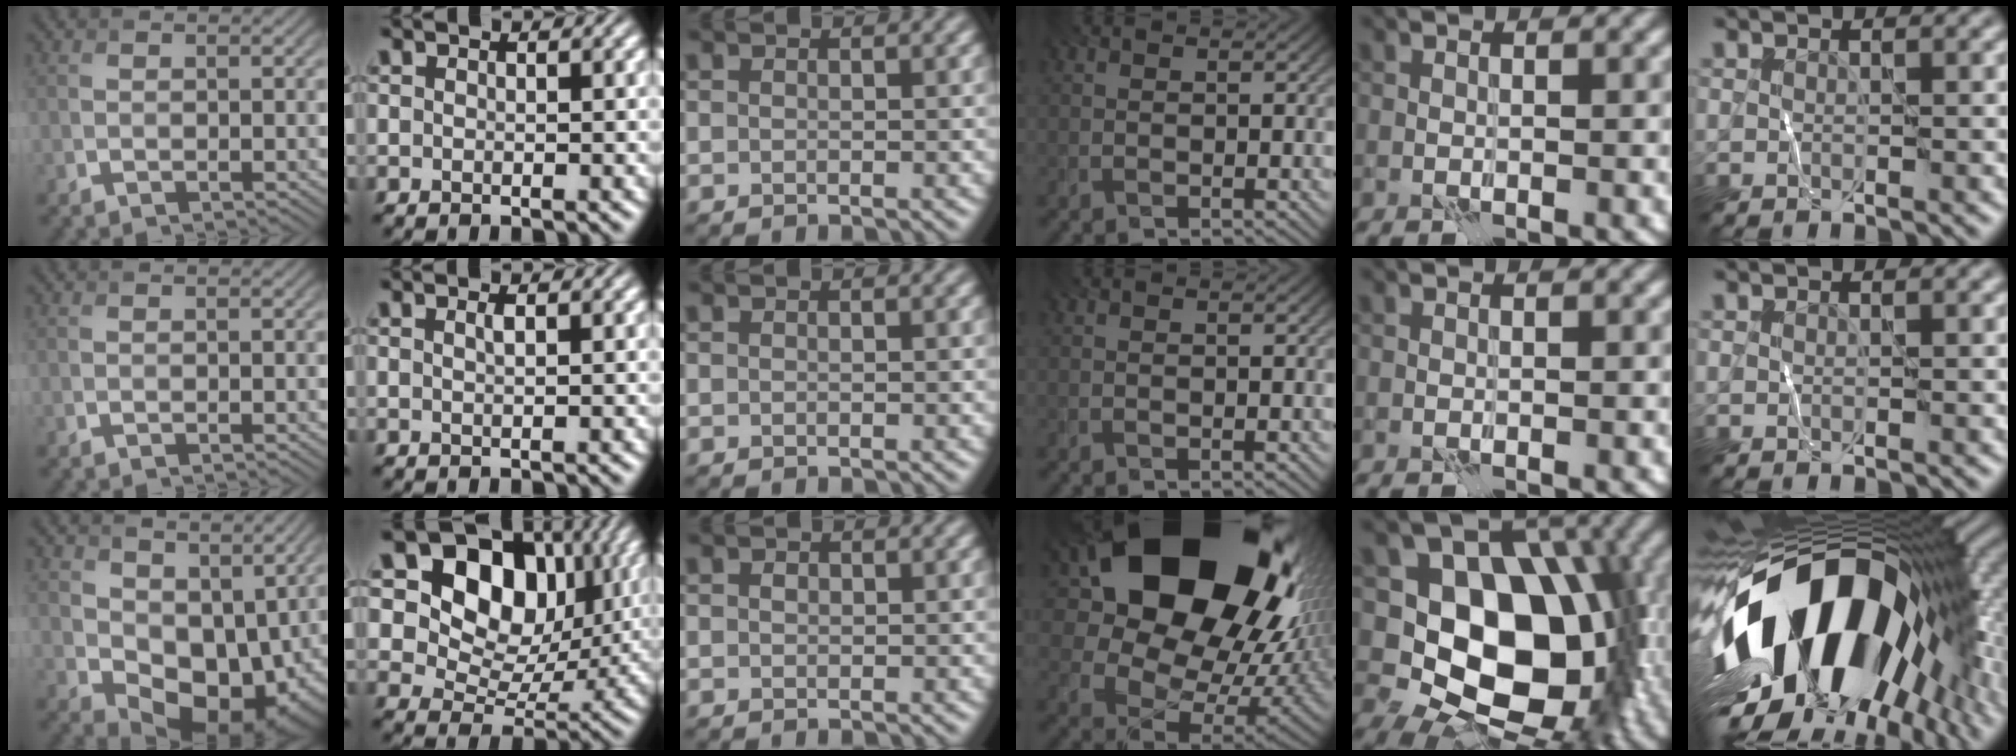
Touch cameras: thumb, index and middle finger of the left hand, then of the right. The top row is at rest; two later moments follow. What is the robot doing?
{"motion": "wipe", "object": "whiteboard"}